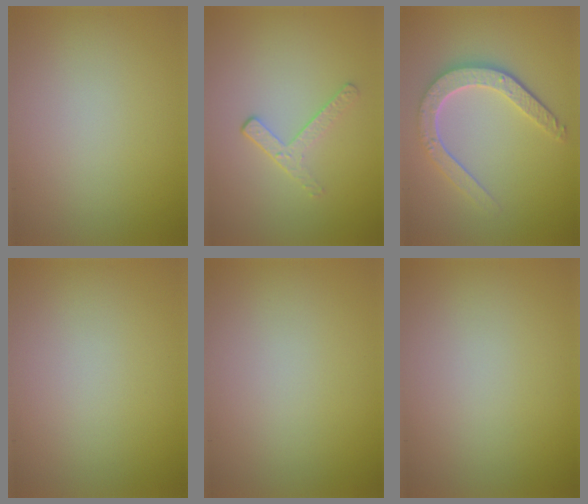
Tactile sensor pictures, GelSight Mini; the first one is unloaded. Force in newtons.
{"total": 1.8, "press": 1.1, "slide": 1.4}
{"total": 4.7, "press": 3.6, "slide": 2.9}
{"total": 0.0}
{"total": 0.0}
{"total": 0.0}